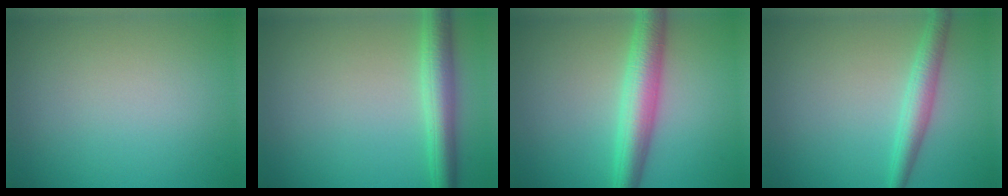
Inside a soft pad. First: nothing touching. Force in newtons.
{"total": 4.3, "press": 4.3, "slide": 0.1}
{"total": 5.2, "press": 5.2, "slide": 0.0}
{"total": 2.8, "press": 2.8, "slide": 0.0}